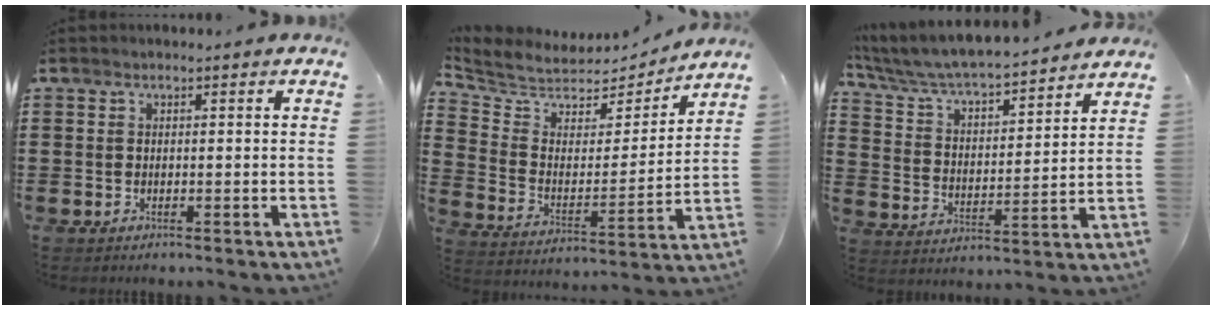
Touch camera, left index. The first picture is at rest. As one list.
[{"total": 5.5, "force": [5.2, 1.8, 0.1], "torque": [-0.043, -0.047, 0.085]}, {"total": 5.4, "force": [5.1, 0.5, 1.8], "torque": [-0.061, -0.041, 0.079]}]